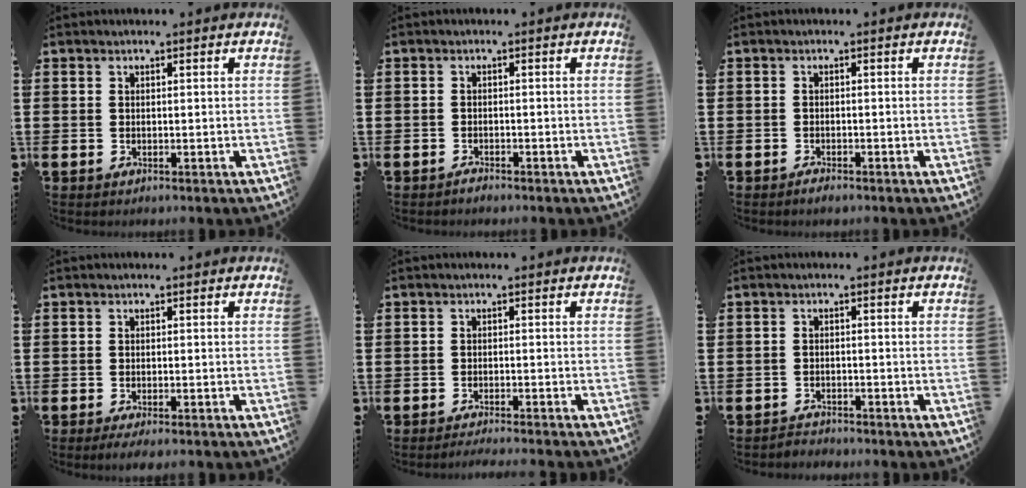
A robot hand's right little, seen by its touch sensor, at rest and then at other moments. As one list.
[{"total": 0.8, "force": [-0.8, 0.2, 0.2], "torque": [0.003, -0.006, -0.018]}, {"total": 0.8, "force": [-0.7, 0.2, 0.3], "torque": [0.001, -0.006, -0.017]}, {"total": 1.1, "force": [-0.7, 0.1, 0.8], "torque": [-0.014, -0.001, -0.014]}, {"total": 1.3, "force": [-1.2, -0.2, 0.3], "torque": [-0.004, 0.000, -0.024]}, {"total": 1.6, "force": [-1.6, 0.1, -0.2], "torque": [-0.001, 0.005, -0.036]}]